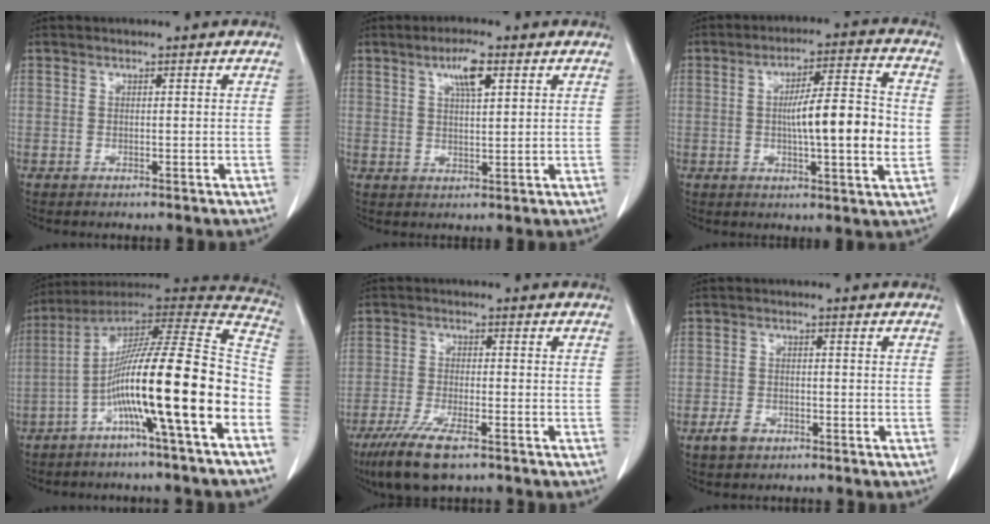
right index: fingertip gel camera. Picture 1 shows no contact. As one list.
[{"total": 4.8, "force": [2.4, 0.9, 4.0], "torque": [-0.076, 0.003, 0.042]}, {"total": 12.1, "force": [-0.5, 1.4, 12.0], "torque": [-0.190, 0.008, -0.012]}, {"total": 21.2, "force": [-6.7, -0.2, 20.1], "torque": [-0.309, 0.011, -0.121]}, {"total": 8.7, "force": [-5.8, 1.8, 6.2], "torque": [-0.117, -0.020, -0.098]}, {"total": 2.7, "force": [-1.7, 1.8, 1.1], "torque": [-0.019, 0.004, -0.024]}]